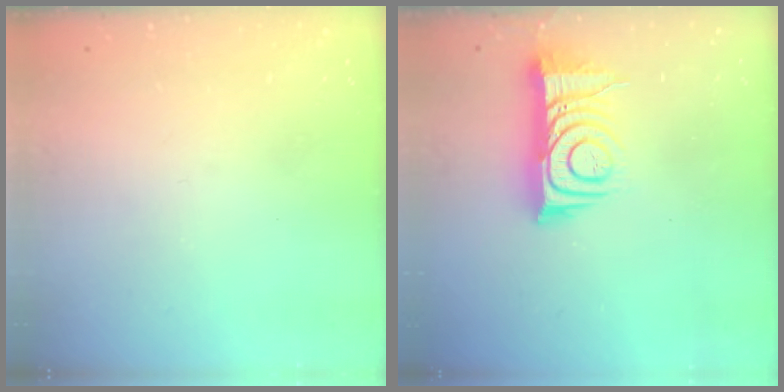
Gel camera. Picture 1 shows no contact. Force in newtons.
{"total": 12.0, "press": 12.0, "slide": 1.1}